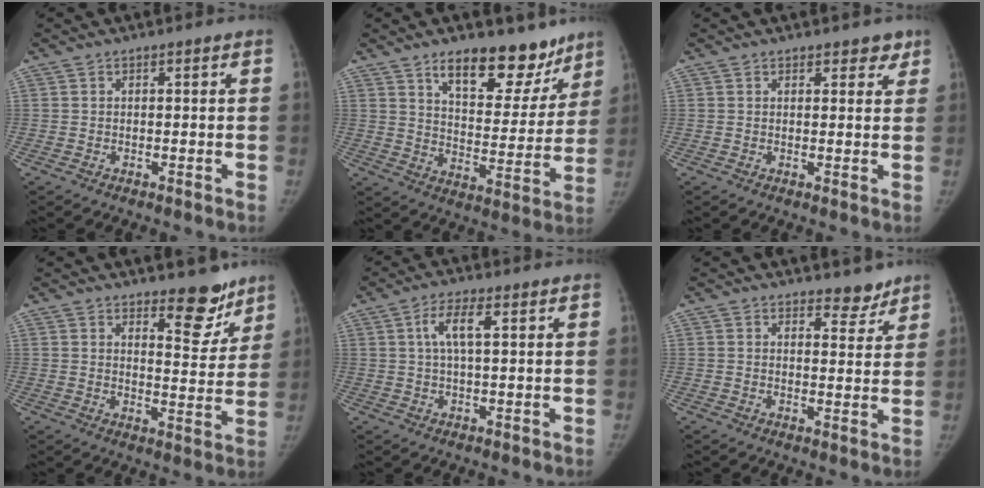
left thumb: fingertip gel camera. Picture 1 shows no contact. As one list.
[{"total": 16.5, "force": [11.6, 7.8, 8.7], "torque": [-0.057, -0.073, 0.176]}, {"total": 2.7, "force": [2.0, 1.6, 0.9], "torque": [0.019, -0.008, 0.021]}, {"total": 8.7, "force": [6.6, 3.4, 4.5], "torque": [-0.024, -0.052, 0.098]}, {"total": 5.1, "force": [1.5, 1.5, 4.7], "torque": [-0.096, 0.006, 0.030]}, {"total": 4.0, "force": [3.4, 1.8, 0.9], "torque": [0.014, -0.026, 0.046]}]